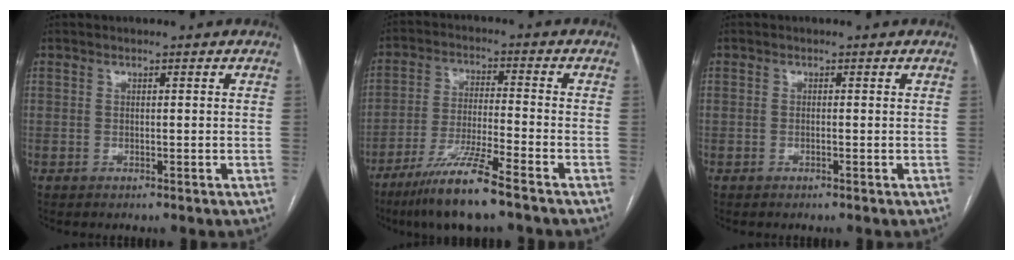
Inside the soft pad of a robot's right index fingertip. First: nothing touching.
{"total": 10.3, "force": [-7.3, -0.1, 7.3], "torque": [-0.144, -0.030, -0.137]}
{"total": 0.0}